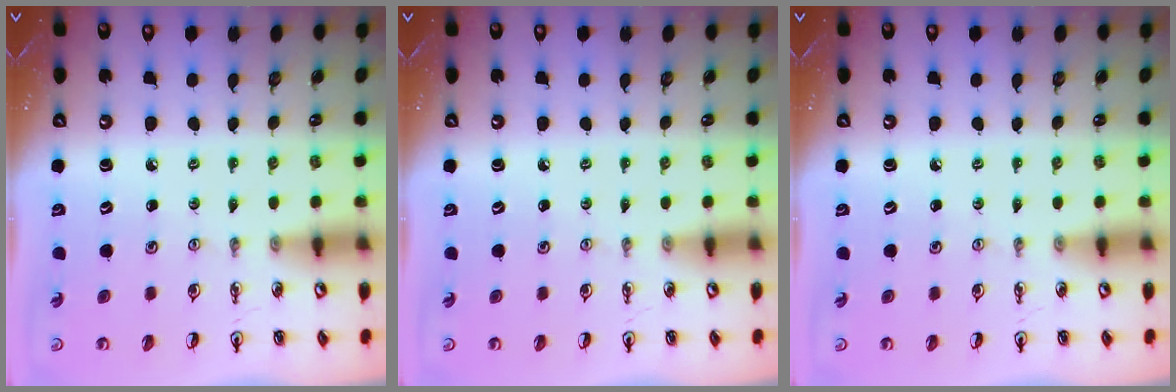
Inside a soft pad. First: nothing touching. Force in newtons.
{"total": 0.0}
{"total": 0.0}